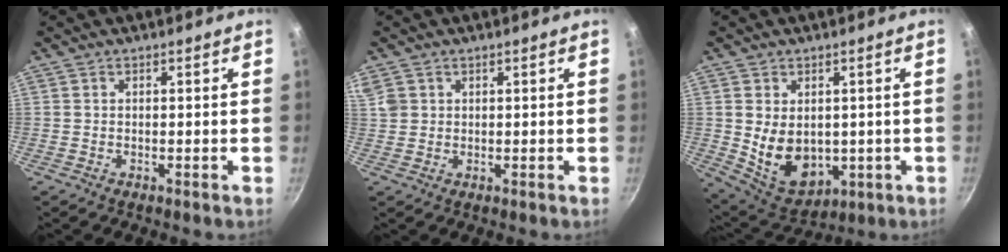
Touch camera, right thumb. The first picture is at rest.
{"total": 4.0, "force": [1.7, 3.2, 1.7], "torque": [-0.024, 0.004, 0.038]}
{"total": 11.4, "force": [0.1, 8.2, 7.8], "torque": [-0.109, -0.019, 0.034]}